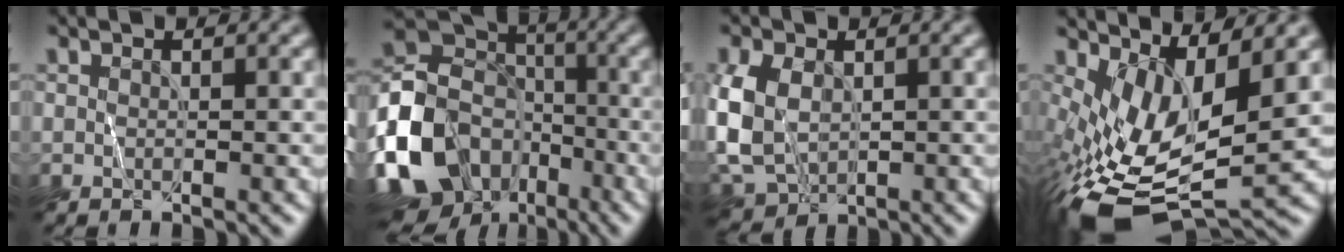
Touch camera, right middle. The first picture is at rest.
{"total": 15.4, "force": [-6.5, 12.1, 6.9], "torque": [-0.186, -0.008, -0.122]}
{"total": 7.2, "force": [0.1, 5.2, 4.9], "torque": [-0.133, -0.006, -0.001]}
{"total": 11.3, "force": [-1.0, 5.4, 9.9], "torque": [-0.203, -0.026, -0.008]}